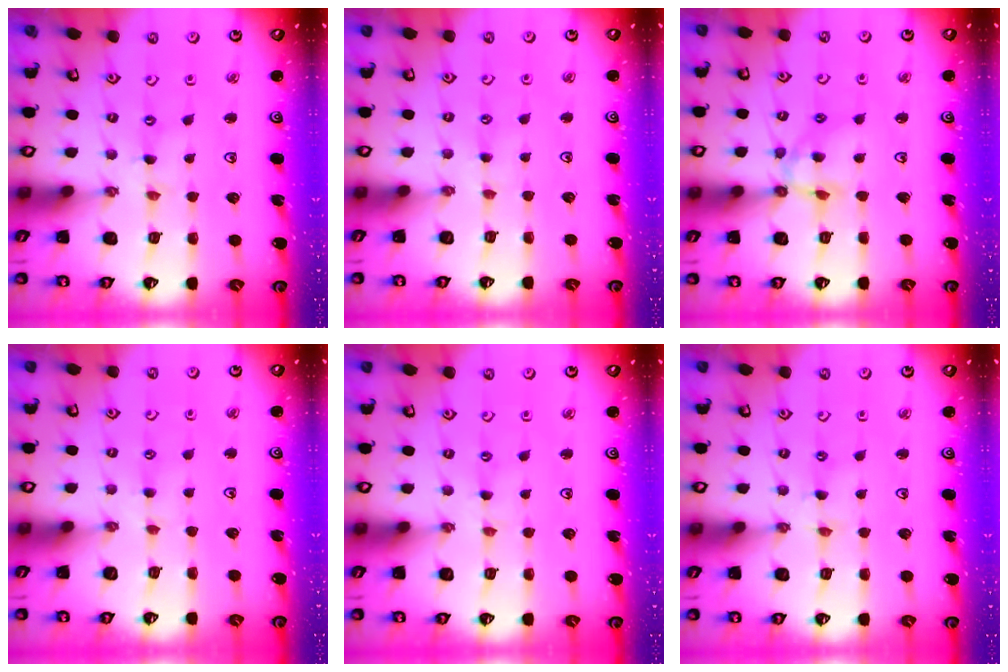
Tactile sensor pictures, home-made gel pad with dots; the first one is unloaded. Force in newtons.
{"total": 2.1, "press": 2.1, "slide": 0.4}
{"total": 10.9, "press": 10.8, "slide": 1.3}
{"total": 2.7, "press": 2.7, "slide": 0.4}
{"total": 0.0}
{"total": 1.3, "press": 1.3, "slide": 0.2}